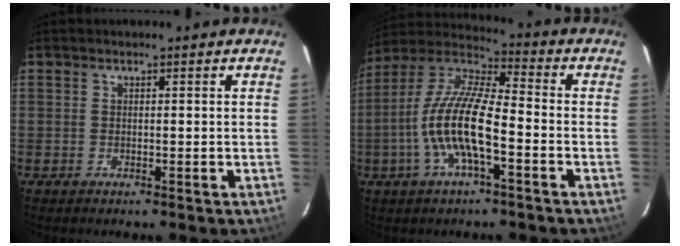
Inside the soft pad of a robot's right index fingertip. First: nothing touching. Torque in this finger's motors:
{"motor_torque": [0.72, -0.24, 1.06, 0.21]}